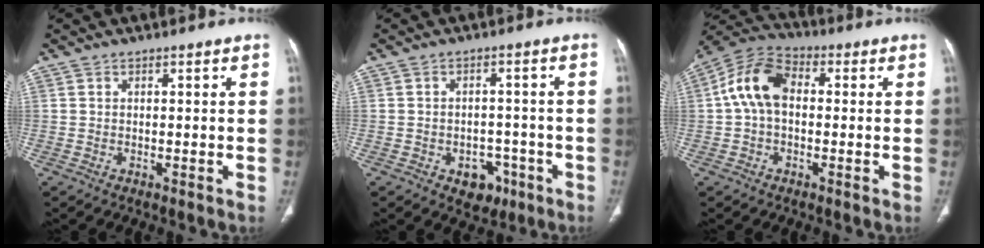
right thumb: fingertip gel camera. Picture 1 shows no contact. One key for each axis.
{"total": 5.8, "fx": -2.8, "fy": 4.3, "fz": 2.7, "tx": -0.007, "ty": 0.022, "tz": -0.030}
{"total": 10.3, "fx": 0.5, "fy": 6.8, "fz": 7.7, "tx": -0.143, "ty": 0.030, "tz": -0.002}